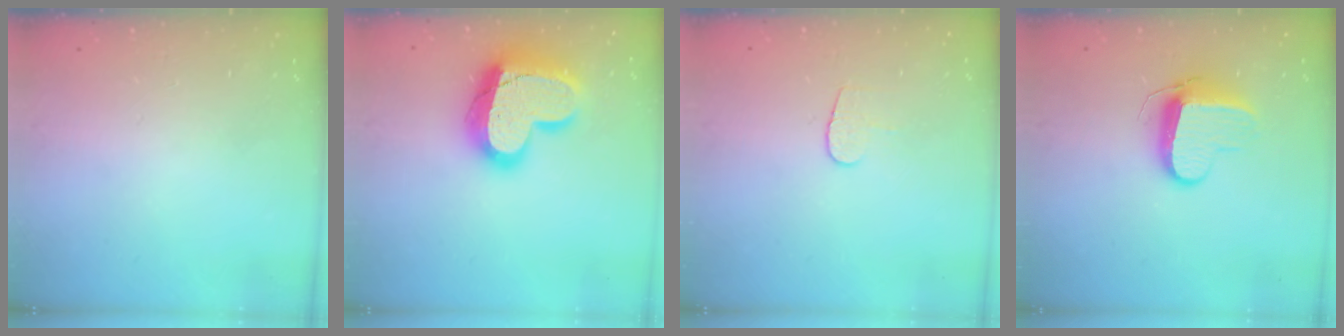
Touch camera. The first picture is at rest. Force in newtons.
{"total": 21.4, "press": 21.3, "slide": 1.7}
{"total": 5.1, "press": 5.1, "slide": 0.5}
{"total": 9.7, "press": 9.7, "slide": 0.4}